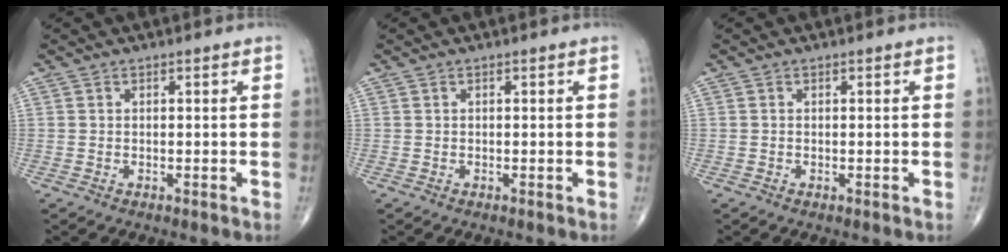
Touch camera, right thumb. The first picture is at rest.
{"total": 0.0}
{"total": 0.0}